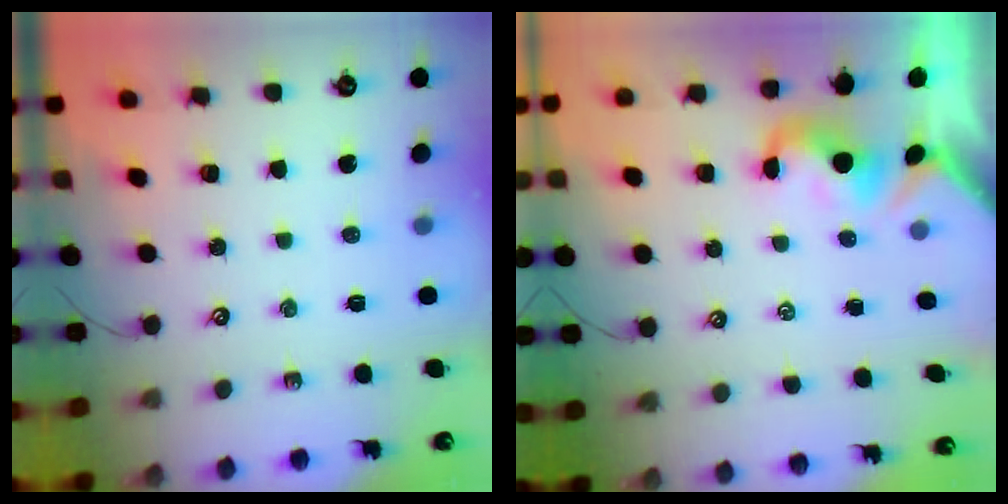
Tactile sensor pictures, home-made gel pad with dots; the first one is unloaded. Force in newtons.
{"total": 1.0, "press": 0.9, "slide": 0.4}